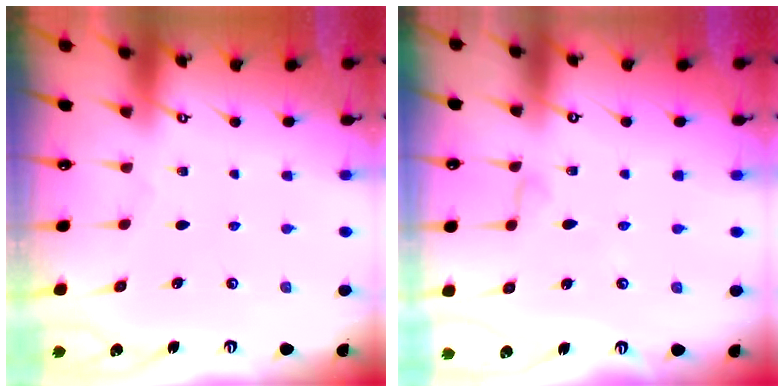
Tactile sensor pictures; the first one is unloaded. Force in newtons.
{"total": 3.6, "press": 3.6, "slide": 0.4}